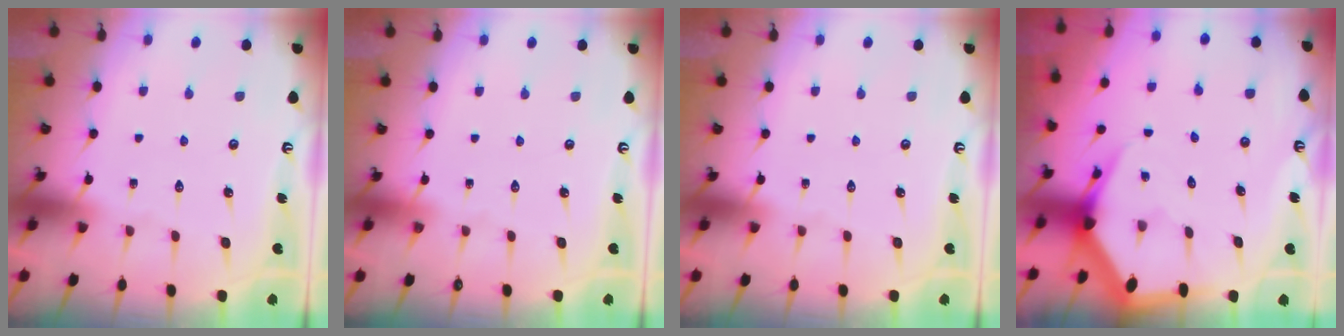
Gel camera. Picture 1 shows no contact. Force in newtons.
{"total": 0.0}
{"total": 0.0}
{"total": 5.3, "press": 5.3, "slide": 0.7}